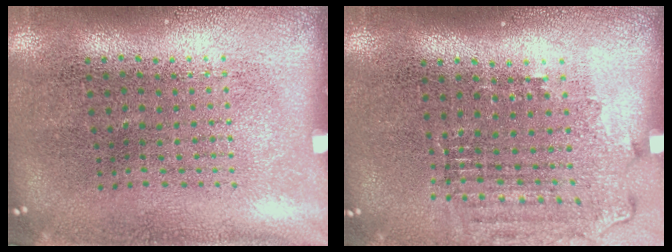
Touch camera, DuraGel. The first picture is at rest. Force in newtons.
{"total": 1.5, "press": 1.3, "slide": 0.7}